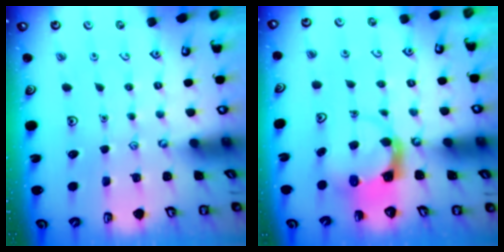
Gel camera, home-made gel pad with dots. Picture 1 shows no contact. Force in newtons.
{"total": 3.9, "press": 3.9, "slide": 0.5}